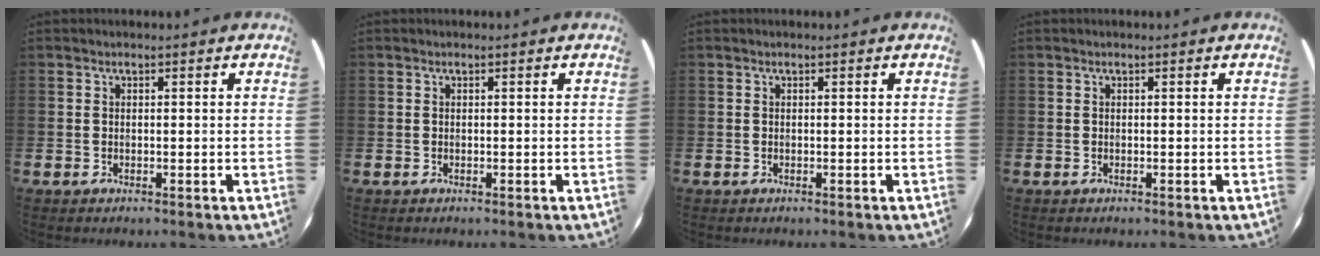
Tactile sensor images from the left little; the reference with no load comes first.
{"total": 0.0}
{"total": 0.0}
{"total": 0.0}